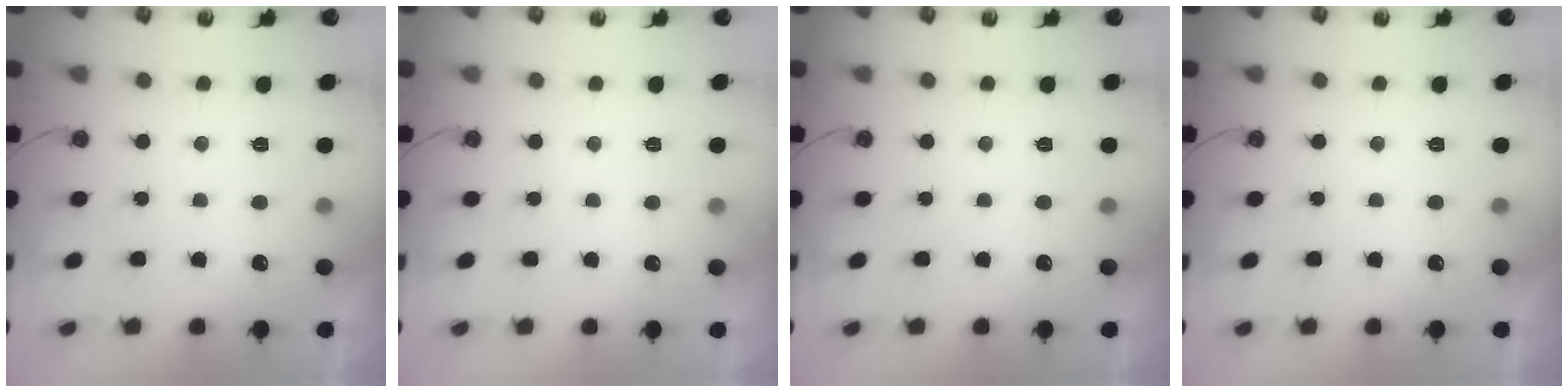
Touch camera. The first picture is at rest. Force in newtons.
{"total": 2.3, "press": 2.3, "slide": 0.4}
{"total": 0.0}
{"total": 0.0}